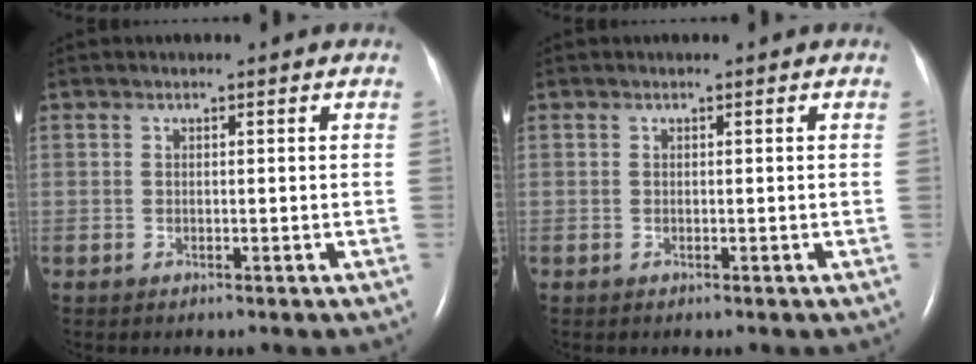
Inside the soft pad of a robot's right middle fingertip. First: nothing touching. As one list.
[{"total": 0.0}]